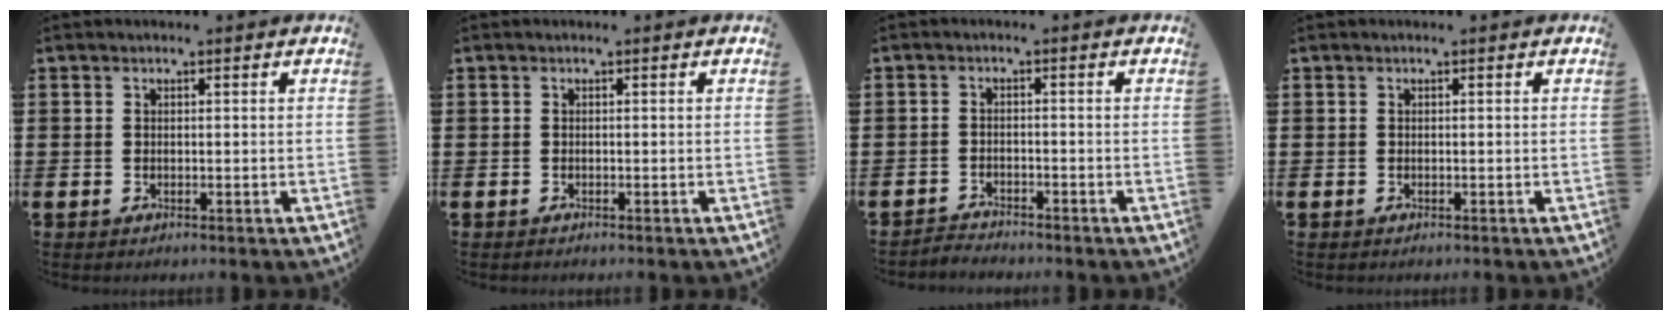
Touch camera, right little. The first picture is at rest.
{"total": 0.0}
{"total": 1.8, "force": [-1.7, 0.0, -0.2], "torque": [0.000, 0.005, -0.038]}
{"total": 0.0}